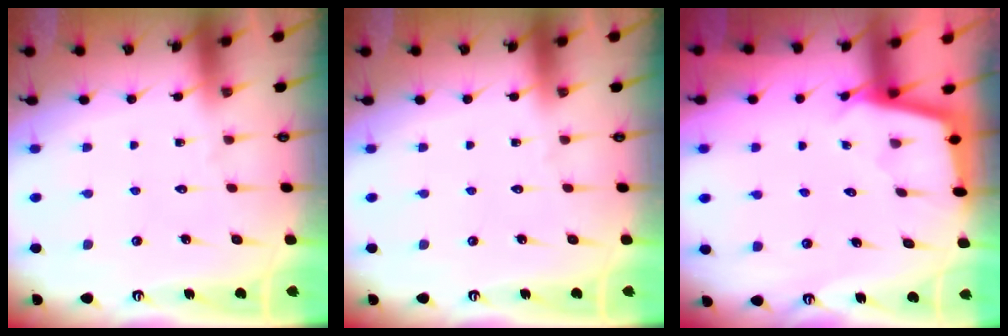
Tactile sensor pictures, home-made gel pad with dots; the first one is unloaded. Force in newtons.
{"total": 0.0}
{"total": 2.3, "press": 2.3, "slide": 0.2}